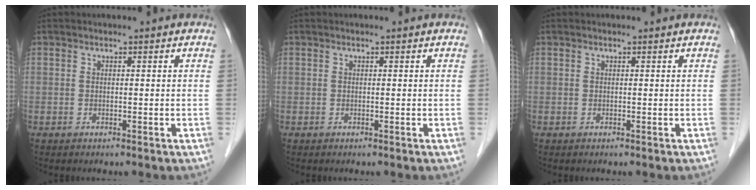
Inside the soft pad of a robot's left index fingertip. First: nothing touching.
{"total": 0.0}
{"total": 0.0}